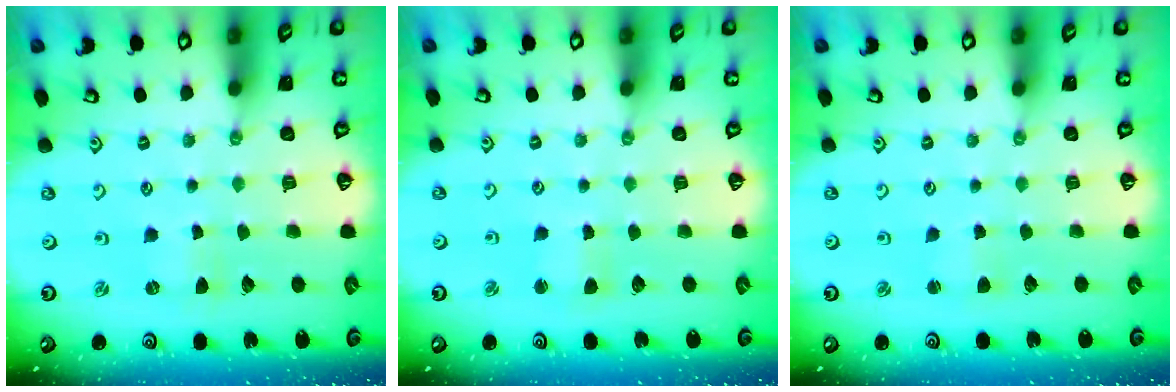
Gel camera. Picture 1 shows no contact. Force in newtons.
{"total": 2.5, "press": 2.5, "slide": 0.3}
{"total": 2.7, "press": 2.6, "slide": 0.4}